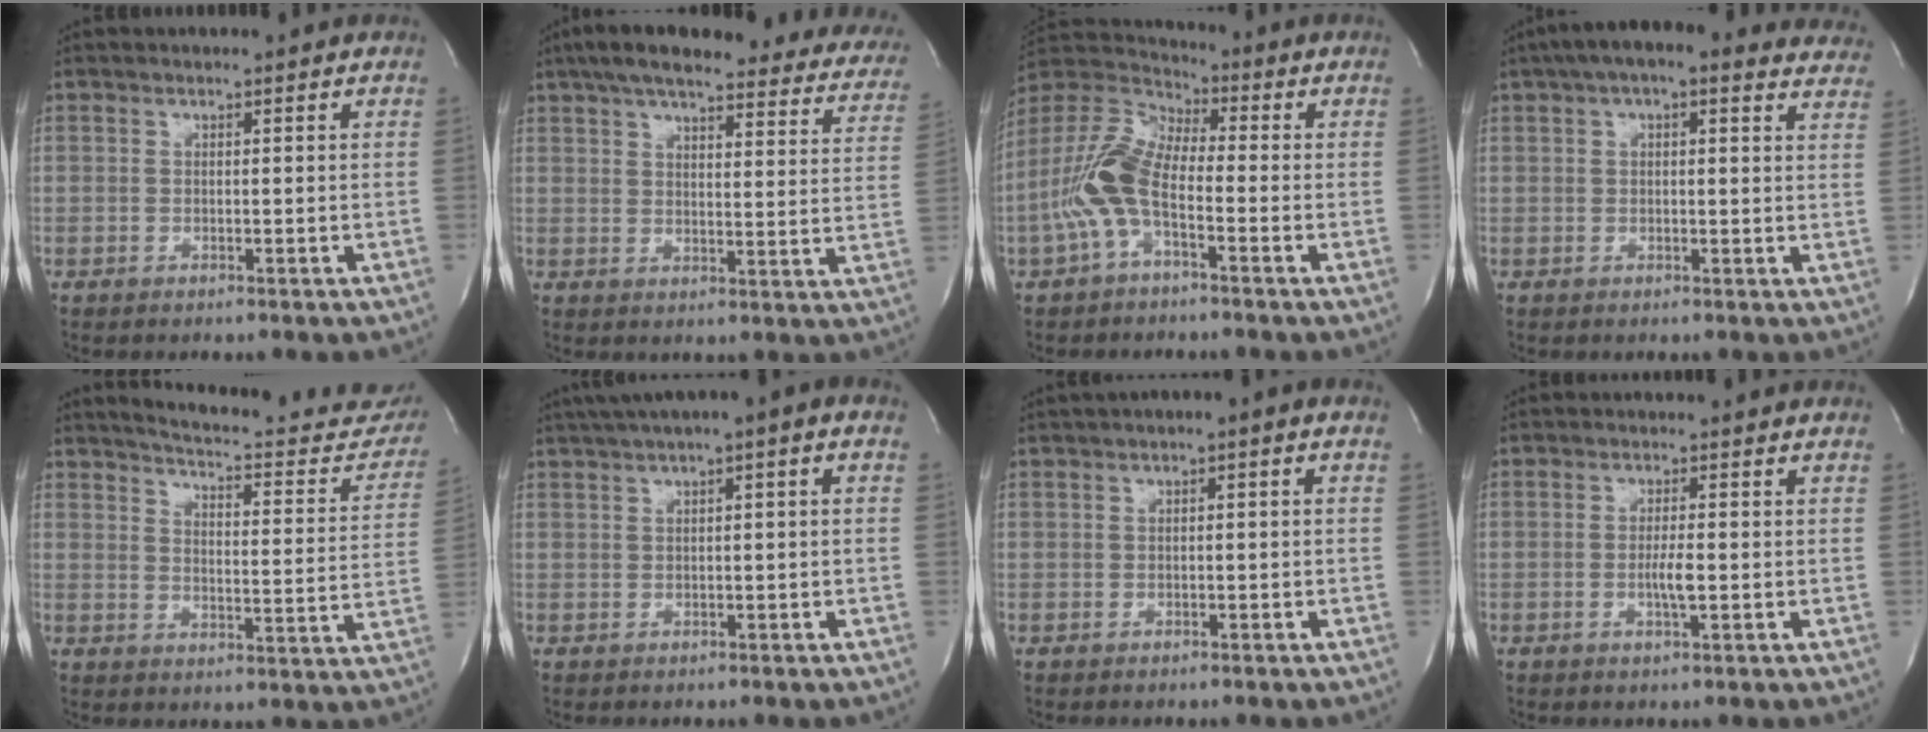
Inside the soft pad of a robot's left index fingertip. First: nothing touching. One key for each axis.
{"total": 29.2, "fx": 24.5, "fy": 6.6, "fz": 14.5, "tx": -0.212, "ty": -0.006, "tz": 0.286}
{"total": 10.1, "fx": -3.3, "fy": 3.9, "fz": 8.7, "tx": -0.214, "ty": 0.012, "tz": -0.073}
{"total": 19.3, "fx": 16.3, "fy": 5.5, "fz": 8.8, "tx": -0.119, "ty": 0.036, "tz": 0.190}
{"total": 20.6, "fx": 18.6, "fy": 5.0, "fz": 7.2, "tx": -0.086, "ty": -0.053, "tz": 0.213}
{"total": 6.6, "fx": 2.9, "fy": 0.9, "fz": 5.8, "tx": -0.096, "ty": 0.035, "tz": 0.043}
{"total": 2.1, "fx": 0.4, "fy": 0.6, "fz": 1.9, "tx": -0.030, "ty": 0.013, "tz": 0.004}
{"total": 2.5, "fx": -0.8, "fy": 0.1, "fz": 2.4, "tx": -0.051, "ty": -0.010, "tz": -0.011}